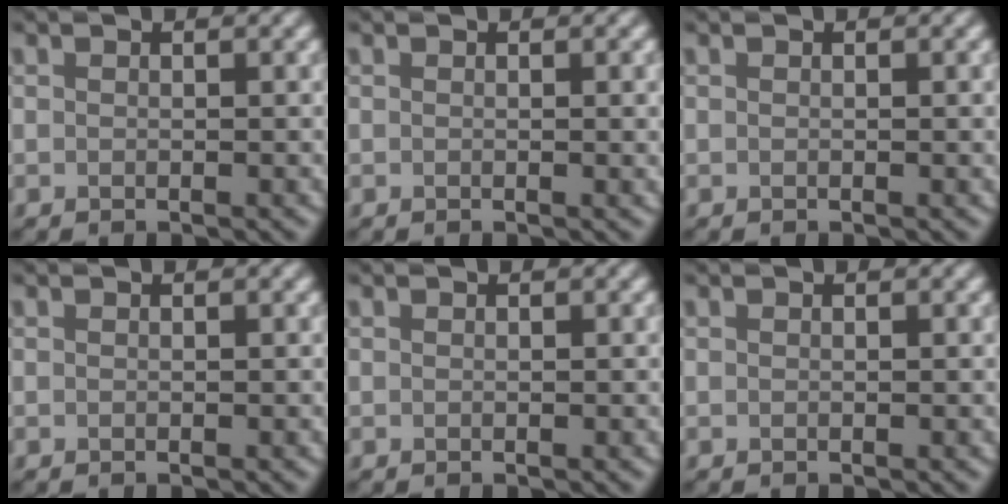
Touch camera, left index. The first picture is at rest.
{"total": 1.2, "force": [0.1, 0.3, 1.2], "torque": [-0.012, 0.002, -0.001]}
{"total": 0.5, "force": [0.0, 0.1, 0.5], "torque": [-0.006, 0.002, 0.001]}
{"total": 0.0}
{"total": 0.0}
{"total": 0.0}